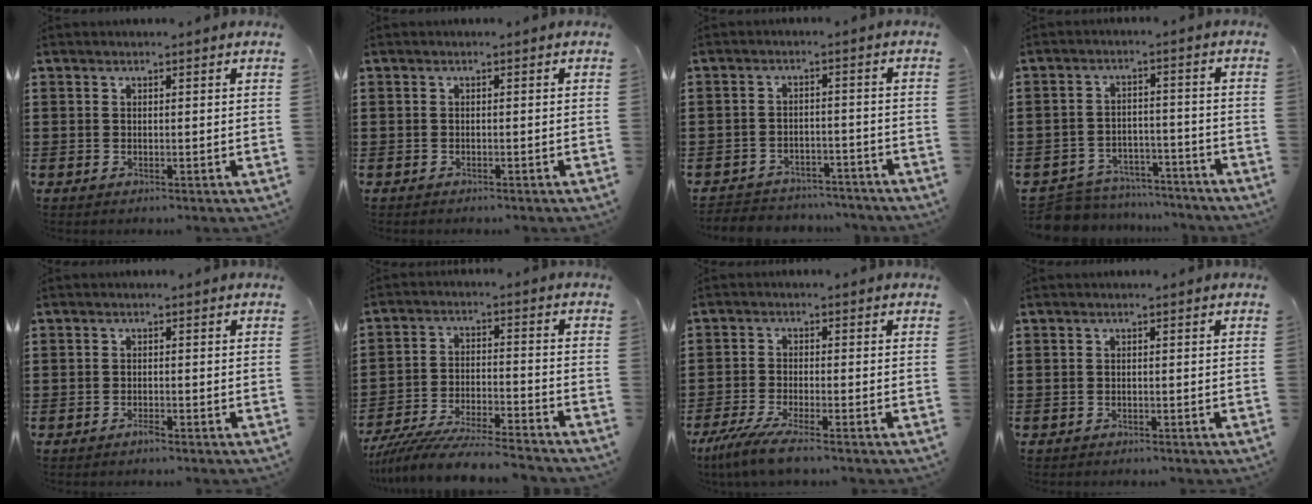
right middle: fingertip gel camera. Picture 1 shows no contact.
{"total": 0.6, "force": [-0.5, 0.2, 0.0], "torque": [0.000, 0.002, -0.012]}
{"total": 3.6, "force": [-3.6, 0.8, -0.2], "torque": [-0.004, 0.001, -0.078]}
{"total": 5.9, "force": [-5.8, 1.1, 0.2], "torque": [-0.009, 0.015, -0.118]}
{"total": 1.1, "force": [-0.9, 0.0, 0.6], "torque": [-0.016, -0.008, -0.016]}
{"total": 8.4, "force": [-8.1, 0.4, 2.3], "torque": [-0.041, 0.008, -0.158]}
{"total": 5.3, "force": [-4.3, 0.2, 3.1], "torque": [-0.079, -0.019, -0.088]}
{"total": 0.9, "force": [-0.8, 0.3, -0.1], "torque": [0.000, 0.004, -0.019]}